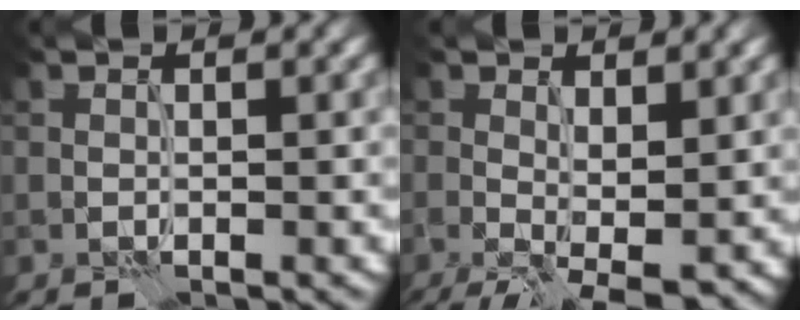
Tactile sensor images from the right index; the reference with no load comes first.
{"total": 6.0, "force": [-0.5, 2.5, 5.4], "torque": [-0.094, -0.010, -0.007]}